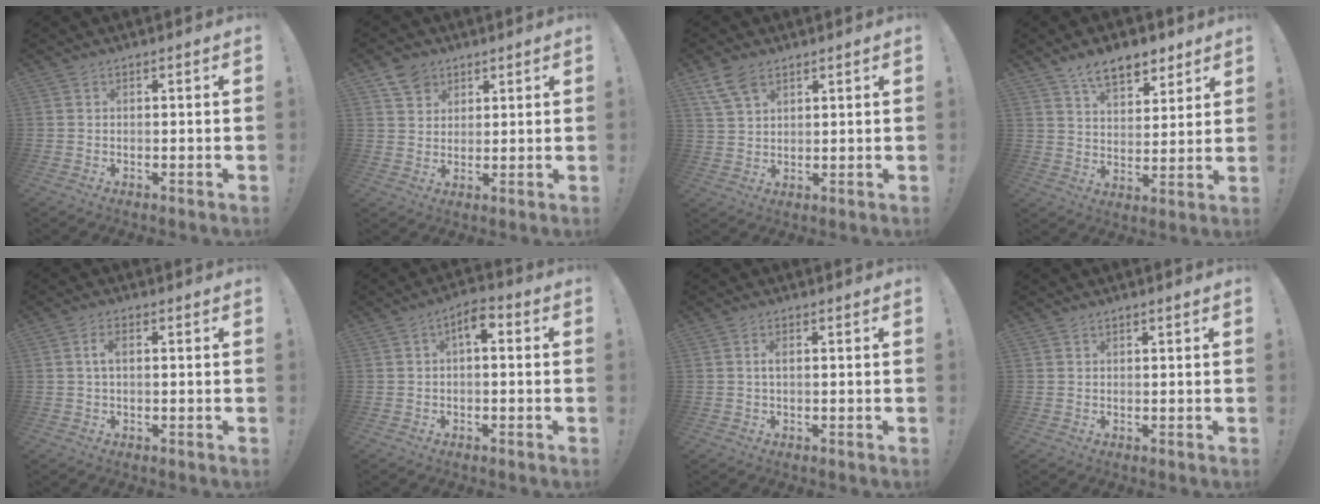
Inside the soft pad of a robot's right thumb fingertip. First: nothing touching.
{"total": 6.1, "force": [4.0, 4.4, 0.9], "torque": [-0.014, -0.021, 0.077]}
{"total": 7.3, "force": [4.7, 3.9, 4.0], "torque": [-0.077, -0.012, 0.093]}
{"total": 10.7, "force": [7.5, 5.4, 5.4], "torque": [-0.082, -0.038, 0.140]}
{"total": 2.8, "force": [0.6, 1.2, 2.4], "torque": [-0.048, 0.004, 0.009]}
{"total": 4.5, "force": [0.5, 2.1, 4.0], "torque": [-0.065, 0.002, 0.006]}
{"total": 1.5, "force": [0.2, 0.4, 1.5], "torque": [-0.028, 0.002, 0.003]}
{"total": 0.9, "force": [0.7, 0.4, 0.4], "torque": [-0.004, -0.001, 0.012]}